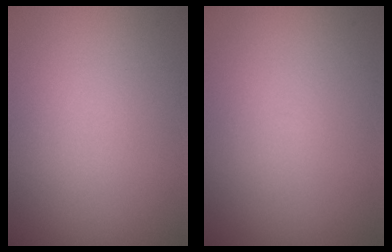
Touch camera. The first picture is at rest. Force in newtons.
{"total": 0.0}